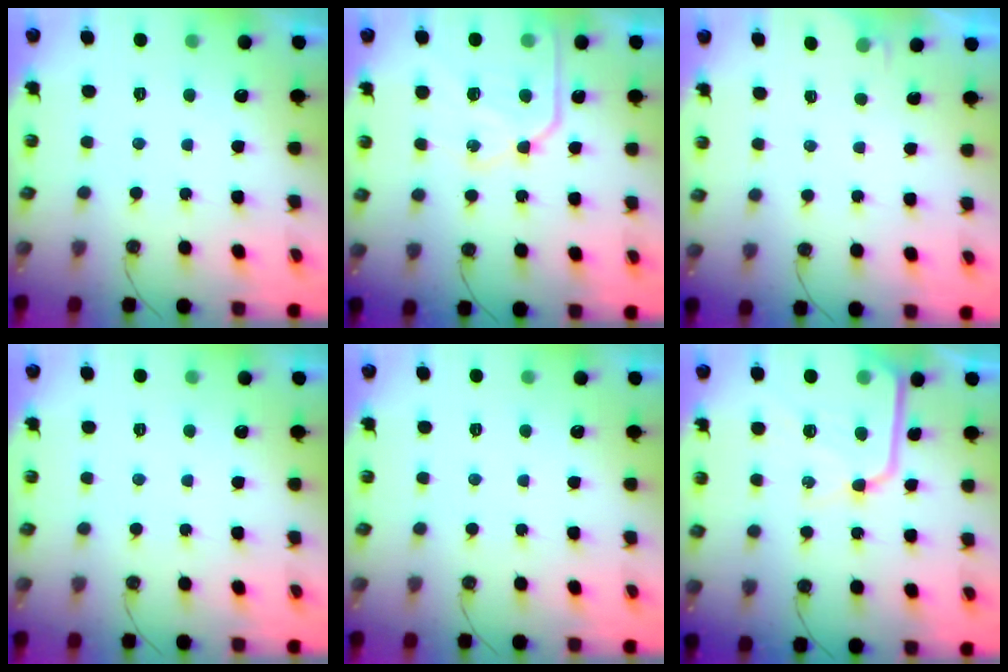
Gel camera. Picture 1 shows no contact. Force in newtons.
{"total": 17.3, "press": 17.2, "slide": 1.5}
{"total": 2.0, "press": 2.0, "slide": 0.4}
{"total": 2.6, "press": 2.6, "slide": 0.5}
{"total": 2.6, "press": 2.6, "slide": 0.5}
{"total": 16.7, "press": 16.6, "slide": 1.5}